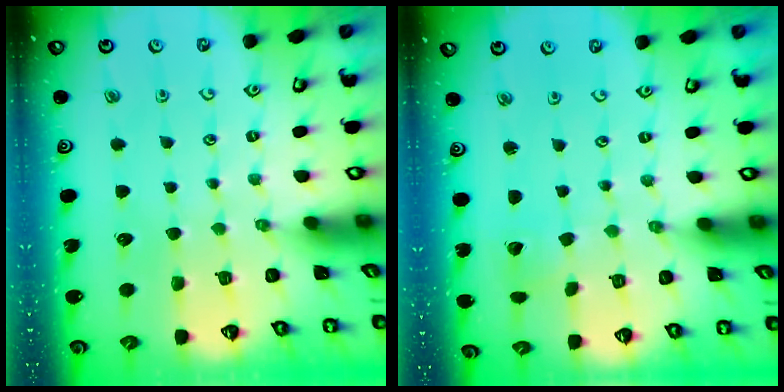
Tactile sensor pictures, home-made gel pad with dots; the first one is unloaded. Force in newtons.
{"total": 2.3, "press": 2.3, "slide": 0.1}